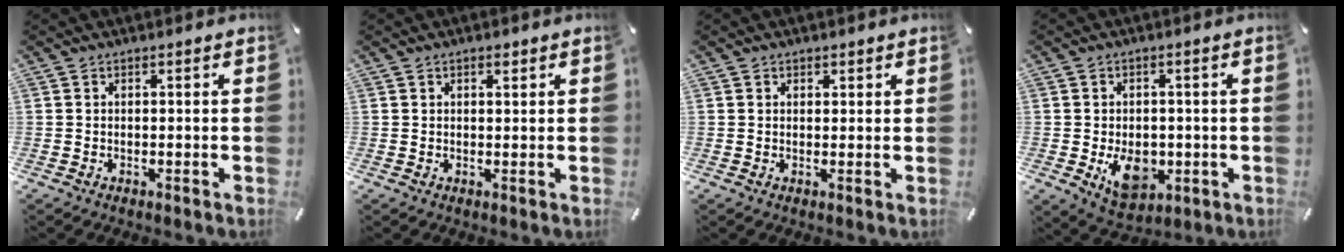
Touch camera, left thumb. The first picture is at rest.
{"total": 1.3, "force": [0.6, 0.9, 0.8], "torque": [-0.008, 0.001, 0.009]}
{"total": 1.2, "force": [0.7, 1.0, 0.2], "torque": [0.004, 0.000, 0.010]}
{"total": 10.0, "force": [-2.1, 7.4, 6.4], "torque": [-0.080, 0.003, -0.031]}